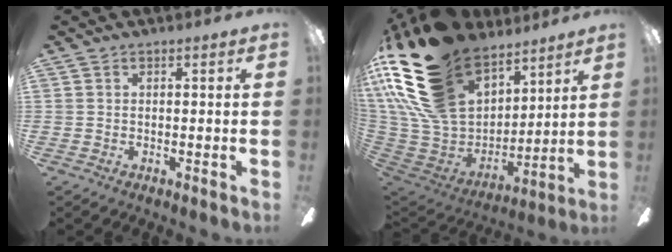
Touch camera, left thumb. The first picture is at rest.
{"total": 29.2, "force": [17.1, 17.0, 16.6], "torque": [-0.354, -0.098, 0.333]}